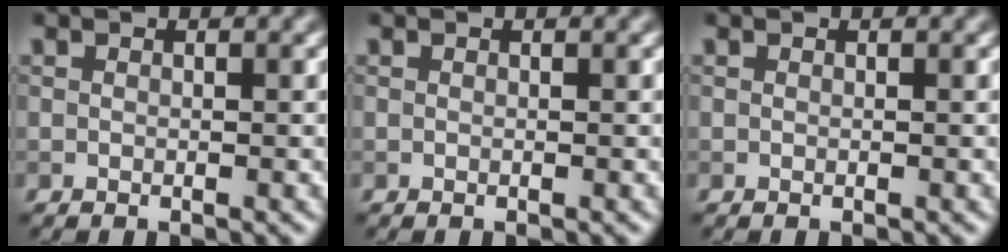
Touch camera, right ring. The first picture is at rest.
{"total": 0.0}
{"total": 0.0}